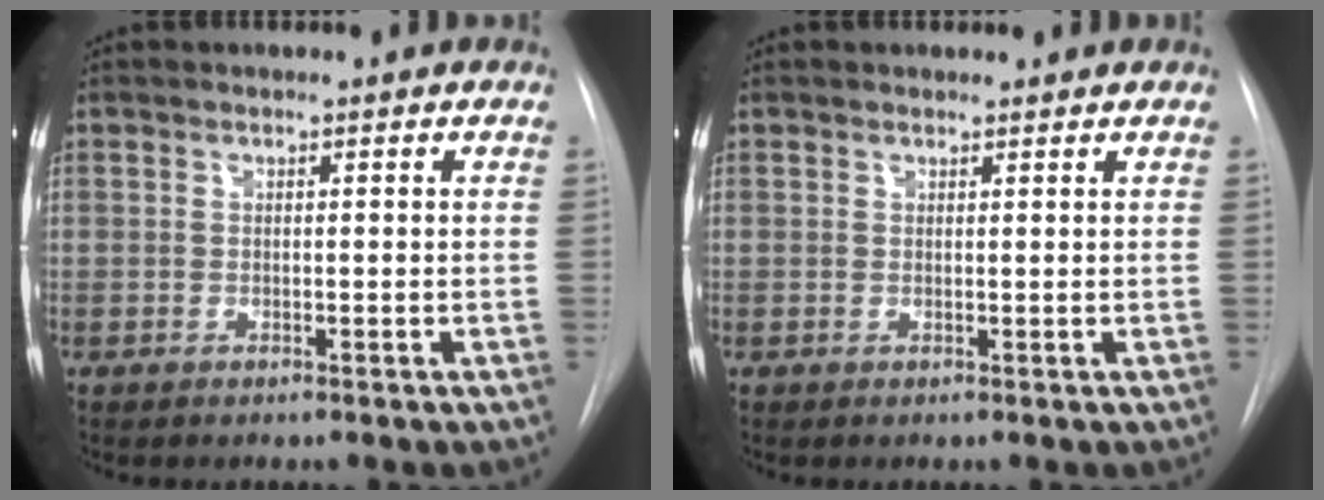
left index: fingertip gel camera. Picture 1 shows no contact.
{"total": 0.9, "force": [0.9, 0.2, 0.0], "torque": [-0.010, 0.003, 0.013]}